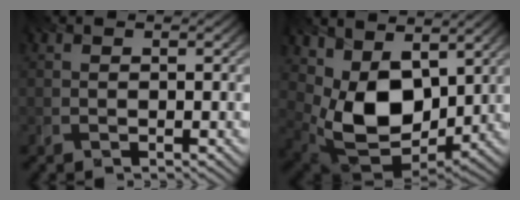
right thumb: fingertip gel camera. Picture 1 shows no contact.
{"total": 11.8, "force": [3.7, 7.6, 8.3], "torque": [-0.191, -0.019, 0.074]}